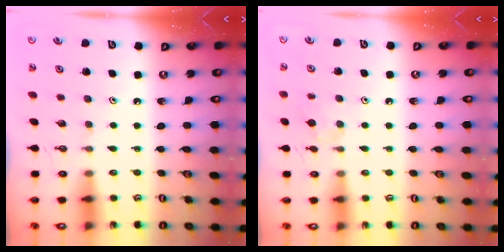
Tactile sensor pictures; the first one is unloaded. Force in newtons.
{"total": 6.0, "press": 6.0, "slide": 1.0}